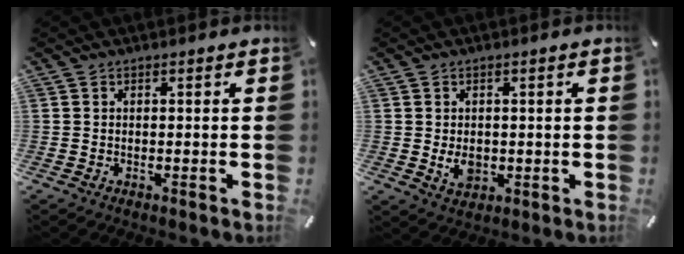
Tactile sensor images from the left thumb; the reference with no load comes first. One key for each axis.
{"total": 5.0, "fx": -0.4, "fy": 4.0, "fz": 3.1, "tx": -0.052, "ty": -0.004, "tz": -0.009}